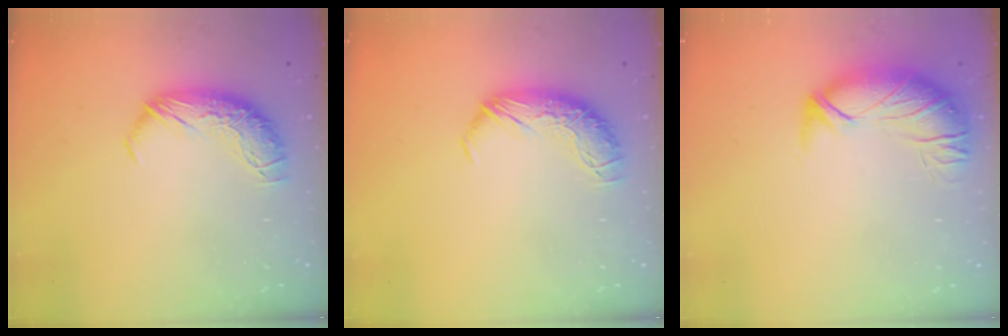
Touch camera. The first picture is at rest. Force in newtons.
{"total": 0.0}
{"total": 2.8, "press": 1.3, "slide": 2.5}